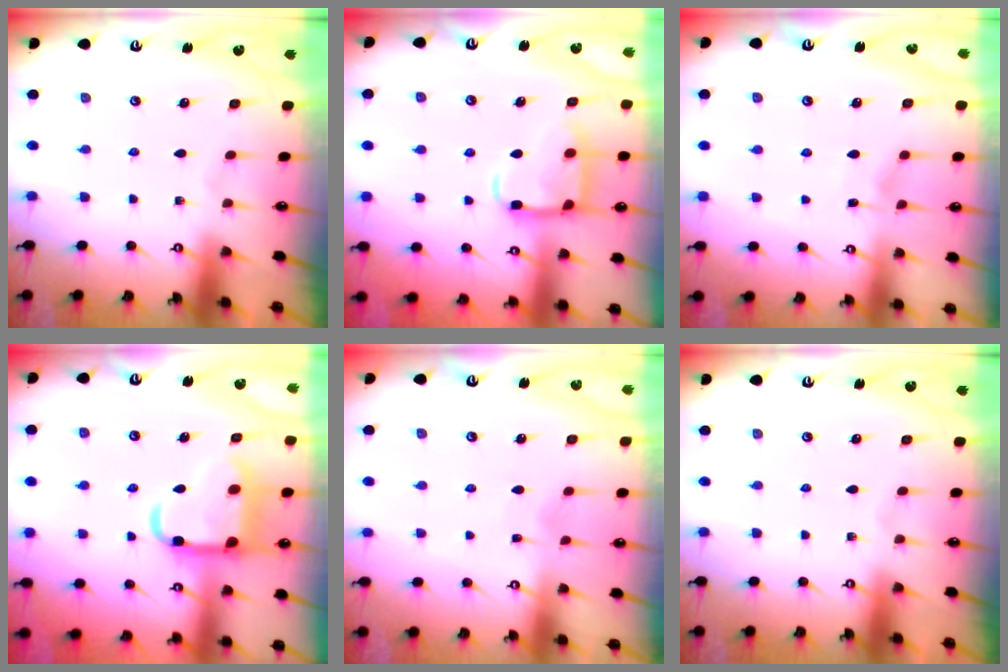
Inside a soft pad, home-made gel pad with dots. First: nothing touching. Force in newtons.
{"total": 14.4, "press": 14.4, "slide": 1.2}
{"total": 2.5, "press": 2.5, "slide": 0.4}
{"total": 17.1, "press": 17.0, "slide": 1.3}
{"total": 3.5, "press": 3.4, "slide": 0.4}
{"total": 0.0}